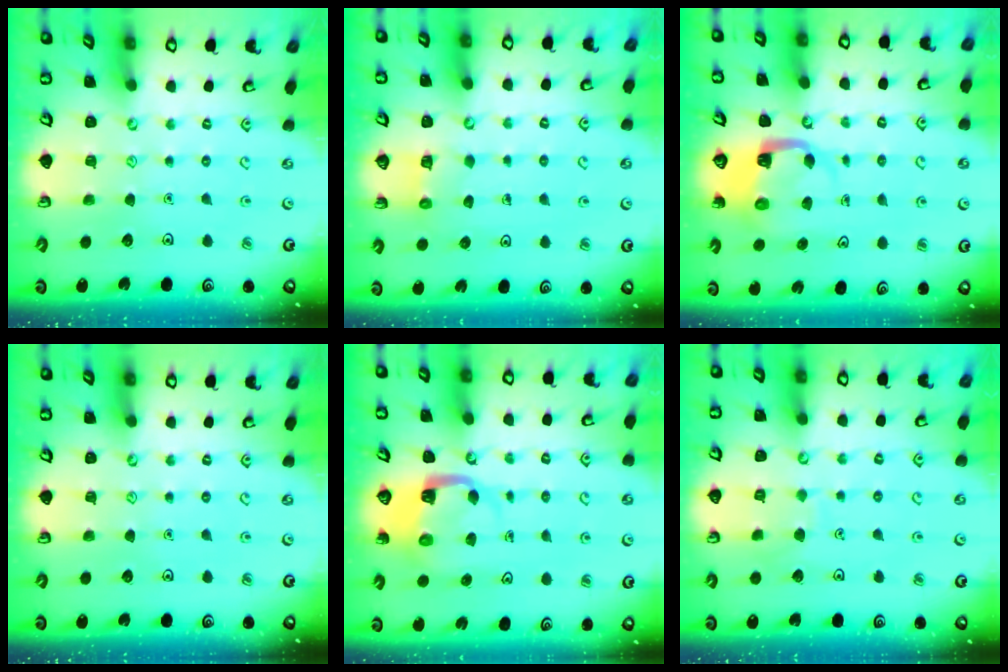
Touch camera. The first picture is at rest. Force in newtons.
{"total": 3.4, "press": 3.4, "slide": 0.2}
{"total": 5.0, "press": 4.9, "slide": 0.5}
{"total": 0.0}
{"total": 5.0, "press": 4.9, "slide": 0.5}
{"total": 5.2, "press": 5.1, "slide": 0.4}